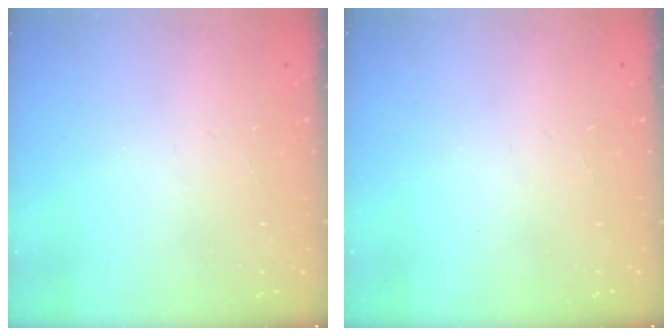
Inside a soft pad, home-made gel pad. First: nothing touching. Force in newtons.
{"total": 0.0}